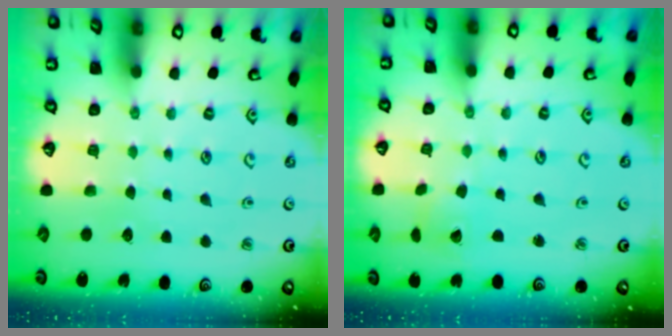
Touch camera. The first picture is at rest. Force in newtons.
{"total": 1.8, "press": 1.8, "slide": 0.2}